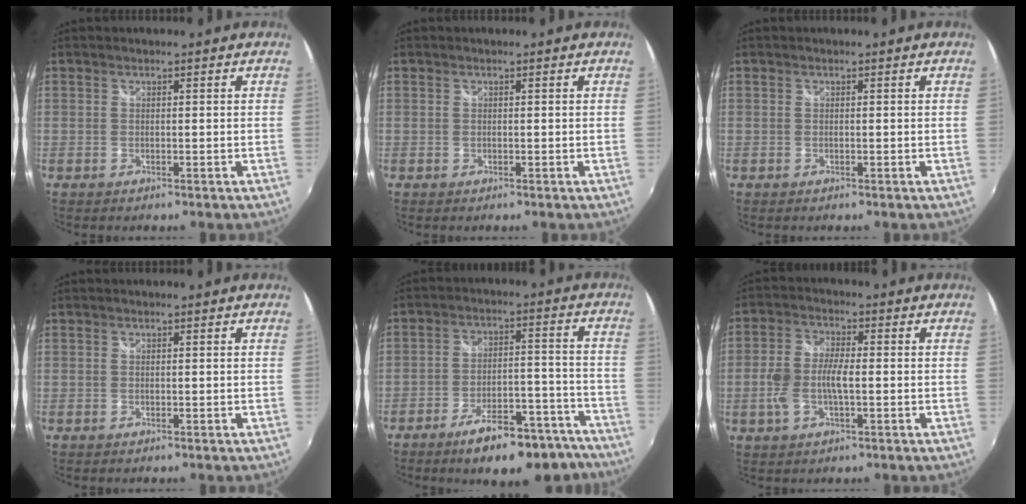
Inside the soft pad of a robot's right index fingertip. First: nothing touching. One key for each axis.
{"total": 0.0}
{"total": 0.0}
{"total": 0.0}
{"total": 16.8, "fx": -13.5, "fy": 5.5, "fz": 8.4, "tx": -0.123, "ty": 0.025, "tz": -0.176}
{"total": 7.5, "fx": -1.3, "fy": 3.4, "fz": 6.6, "tx": -0.137, "ty": 0.003, "tz": -0.025}